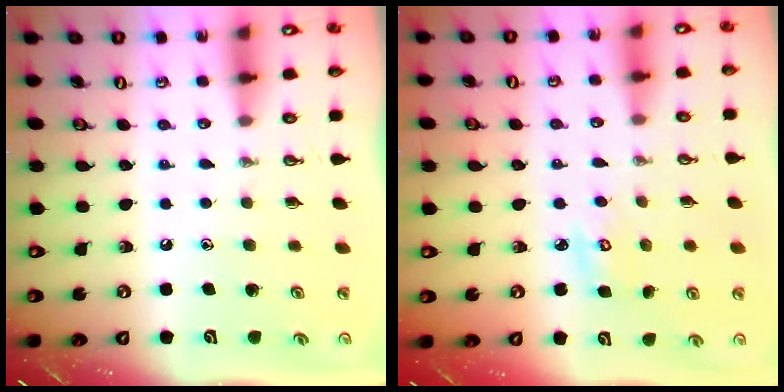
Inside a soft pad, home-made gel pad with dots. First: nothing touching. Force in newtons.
{"total": 3.1, "press": 3.1, "slide": 0.2}